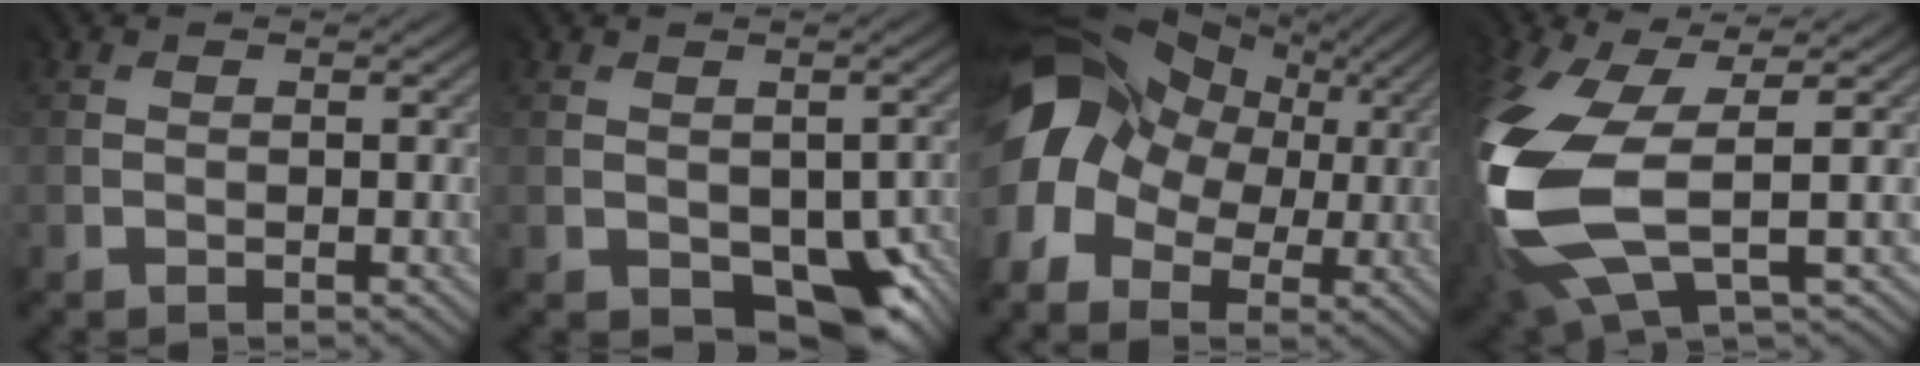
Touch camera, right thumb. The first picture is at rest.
{"total": 8.2, "force": [-3.0, 5.7, 5.0], "torque": [-0.056, -0.026, -0.028]}
{"total": 10.9, "force": [-0.9, 8.7, 6.5], "torque": [-0.169, -0.009, -0.012]}
{"total": 14.0, "force": [-0.9, 7.4, 11.8], "torque": [-0.346, -0.032, -0.001]}